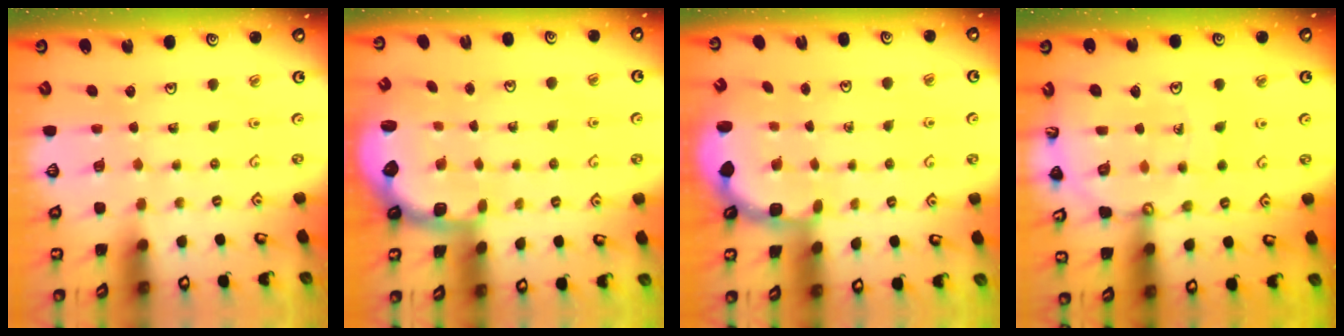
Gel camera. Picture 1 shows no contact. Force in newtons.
{"total": 2.5, "press": 1.9, "slide": 1.7}
{"total": 2.9, "press": 2.5, "slide": 1.4}
{"total": 13.2, "press": 13.1, "slide": 1.7}